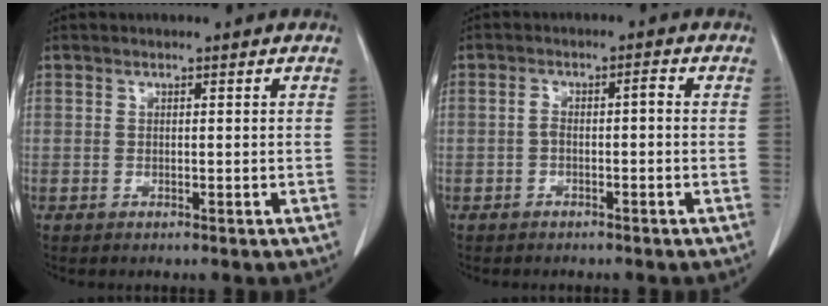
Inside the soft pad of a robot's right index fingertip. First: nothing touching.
{"total": 2.4, "force": [-0.5, 0.7, 2.2], "torque": [-0.042, 0.016, -0.007]}